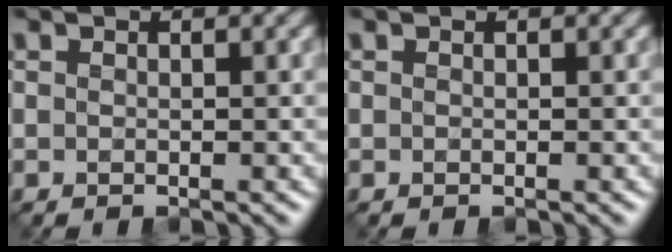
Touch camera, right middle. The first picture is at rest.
{"total": 0.0}